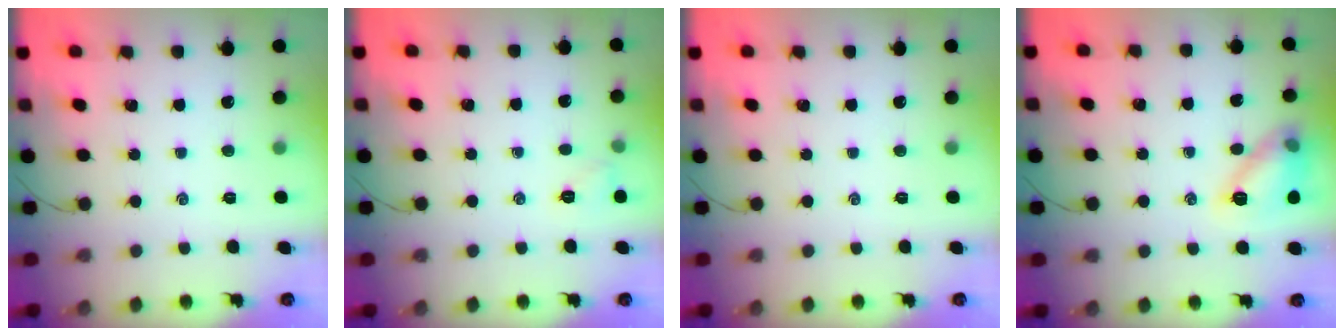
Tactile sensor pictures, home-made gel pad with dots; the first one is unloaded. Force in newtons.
{"total": 5.3, "press": 5.1, "slide": 1.6}
{"total": 0.0}
{"total": 11.9, "press": 11.9, "slide": 0.3}